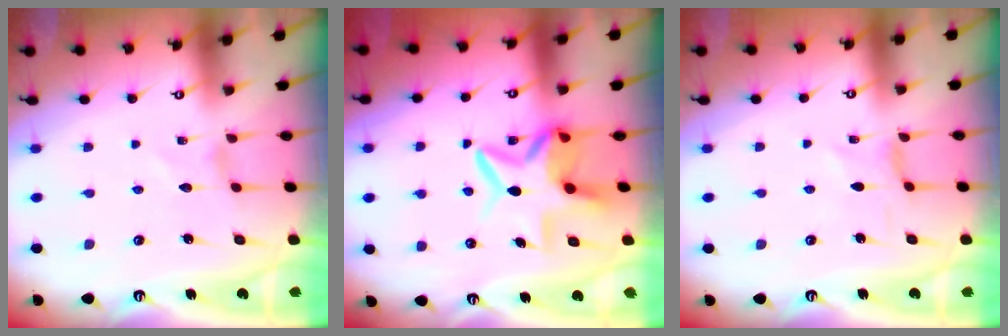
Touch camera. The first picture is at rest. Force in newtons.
{"total": 8.9, "press": 8.8, "slide": 1.2}
{"total": 0.0}